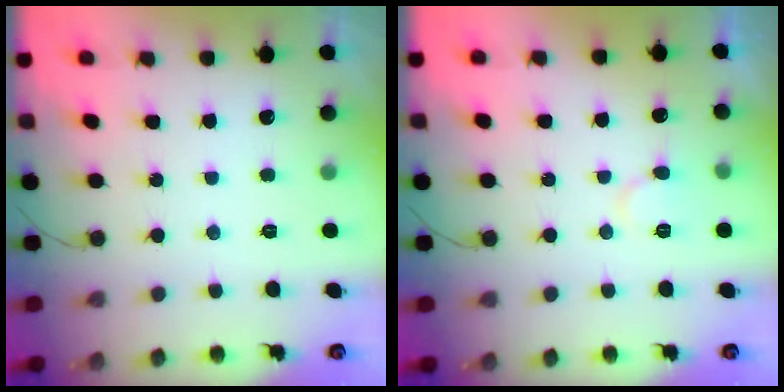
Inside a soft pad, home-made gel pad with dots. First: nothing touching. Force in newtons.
{"total": 7.1, "press": 7.1, "slide": 0.6}